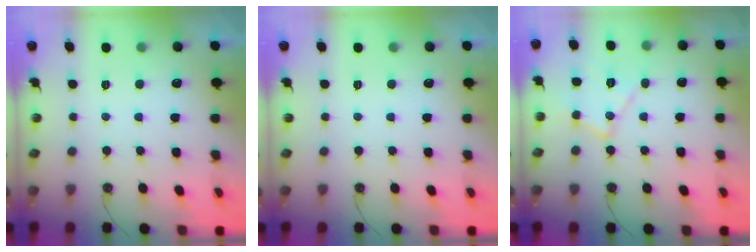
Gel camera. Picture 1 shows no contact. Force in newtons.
{"total": 0.0}
{"total": 11.6, "press": 11.6, "slide": 0.3}